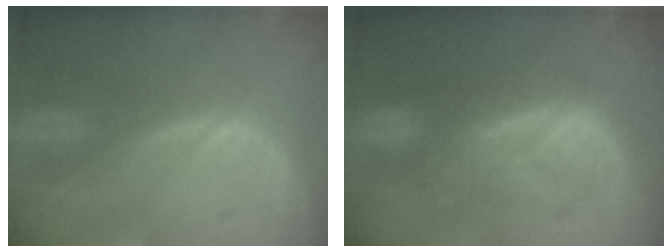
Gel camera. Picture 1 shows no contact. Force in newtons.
{"total": 8.0, "press": 7.9, "slide": 1.5}